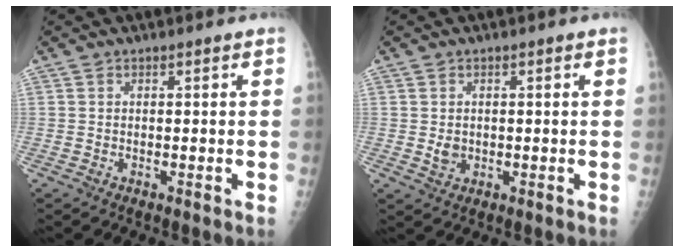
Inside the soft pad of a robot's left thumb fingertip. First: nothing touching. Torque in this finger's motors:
{"motor_torque": [-0.10, 0.09, 0.22, -0.06, 0.00]}